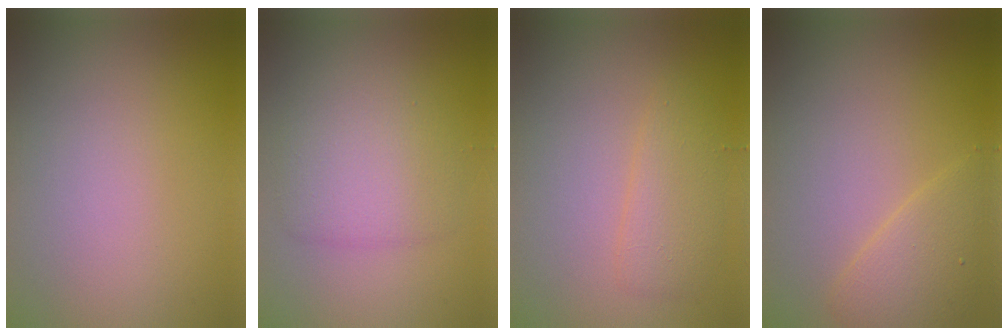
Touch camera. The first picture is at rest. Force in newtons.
{"total": 4.0, "press": 4.0, "slide": 0.0}
{"total": 2.4, "press": 2.4, "slide": 0.1}
{"total": 2.6, "press": 2.6, "slide": 0.2}